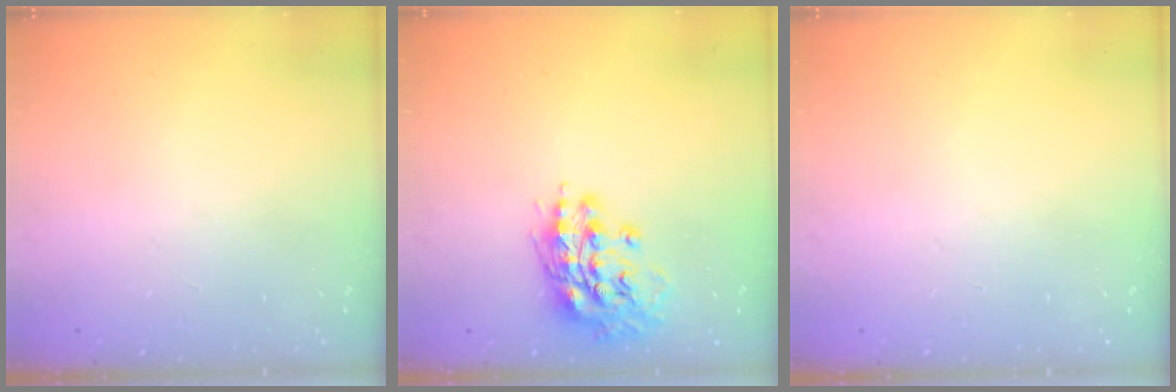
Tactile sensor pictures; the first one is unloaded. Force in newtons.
{"total": 13.2, "press": 13.1, "slide": 1.9}
{"total": 0.0}